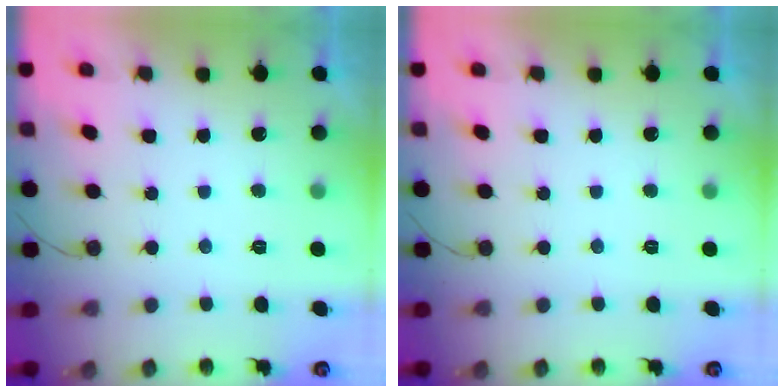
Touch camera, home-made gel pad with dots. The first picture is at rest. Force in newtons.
{"total": 0.0}